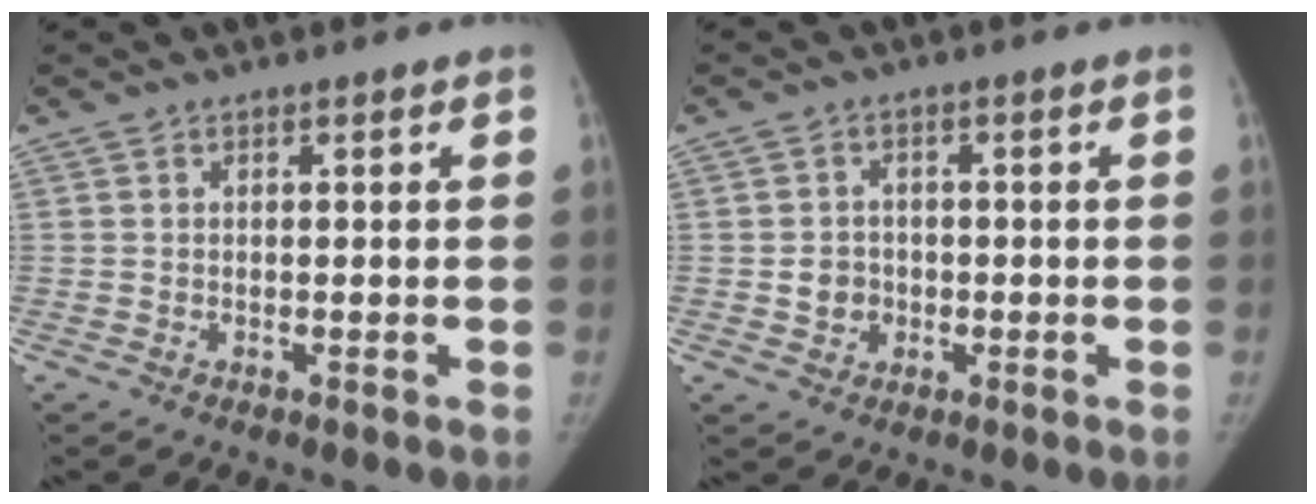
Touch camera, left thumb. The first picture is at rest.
{"total": 3.7, "force": [-0.7, 3.4, 1.4], "torque": [-0.004, 0.006, -0.010]}